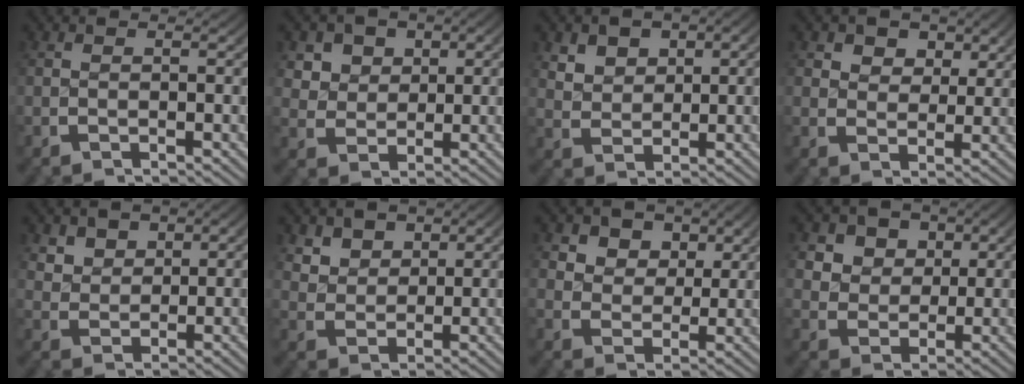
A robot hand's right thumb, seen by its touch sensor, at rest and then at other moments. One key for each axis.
{"total": 4.9, "fx": 1.6, "fy": 4.1, "fz": 2.3, "tx": -0.046, "ty": -0.013, "tz": 0.034}
{"total": 3.7, "fx": 1.4, "fy": 2.8, "fz": 2.1, "tx": -0.031, "ty": -0.012, "tz": 0.036}
{"total": 3.5, "fx": 1.7, "fy": 2.6, "fz": 1.6, "tx": -0.023, "ty": -0.019, "tz": 0.035}
{"total": 3.0, "fx": 1.5, "fy": 2.2, "fz": 1.3, "tx": -0.019, "ty": -0.008, "tz": 0.037}
{"total": 3.6, "fx": 1.7, "fy": 2.7, "fz": 1.7, "tx": -0.029, "ty": -0.013, "tz": 0.042}
{"total": 5.1, "fx": 1.7, "fy": 4.1, "fz": 2.5, "tx": -0.047, "ty": -0.023, "tz": 0.035}
{"total": 6.0, "fx": 1.5, "fy": 5.1, "fz": 2.9, "tx": -0.058, "ty": -0.020, "tz": 0.031}